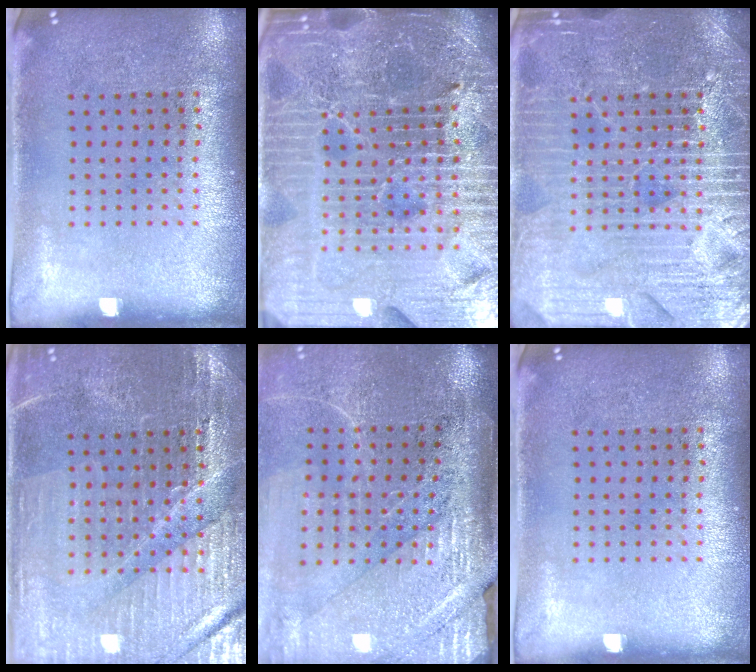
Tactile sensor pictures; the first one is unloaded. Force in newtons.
{"total": 7.3, "press": 6.3, "slide": 3.7}
{"total": 7.1, "press": 7.0, "slide": 0.9}
{"total": 3.2, "press": 3.2, "slide": 0.5}
{"total": 3.8, "press": 3.4, "slide": 1.6}
{"total": 0.0}